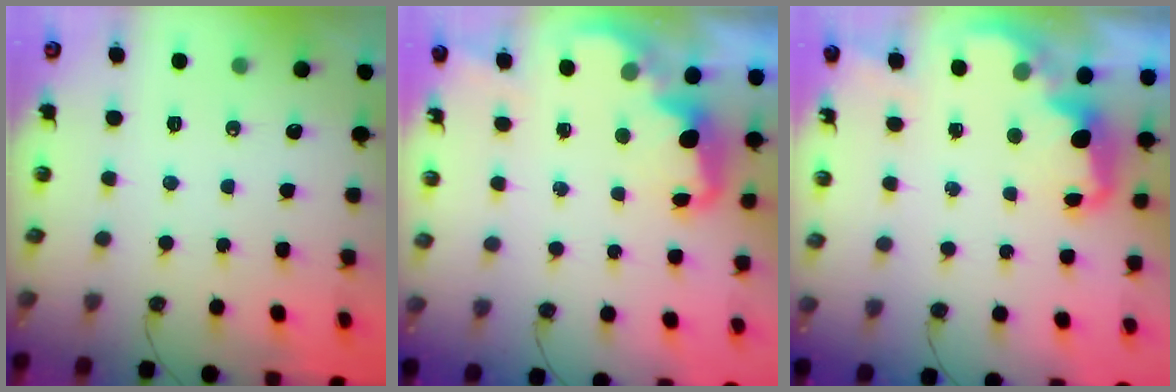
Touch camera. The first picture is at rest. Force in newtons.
{"total": 2.7, "press": 2.6, "slide": 0.7}
{"total": 2.6, "press": 2.5, "slide": 0.7}